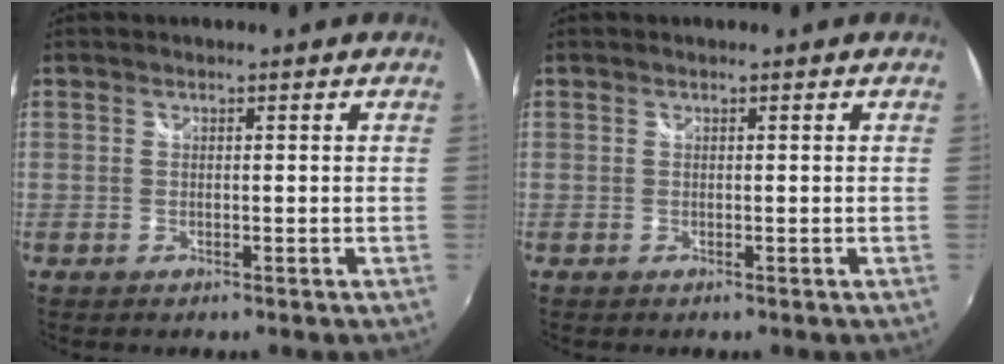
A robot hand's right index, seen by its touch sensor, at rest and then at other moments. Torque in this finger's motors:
{"motor_torque": [0.01, 0.02, -0.03, 0.00]}